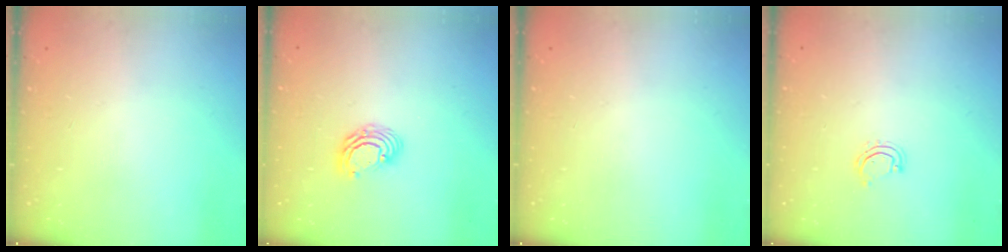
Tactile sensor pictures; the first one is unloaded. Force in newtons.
{"total": 6.1, "press": 6.1, "slide": 0.3}
{"total": 0.0}
{"total": 4.0, "press": 4.0, "slide": 0.3}